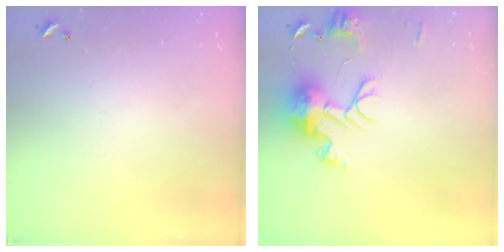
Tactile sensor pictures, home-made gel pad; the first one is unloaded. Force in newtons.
{"total": 13.5, "press": 13.5, "slide": 1.0}